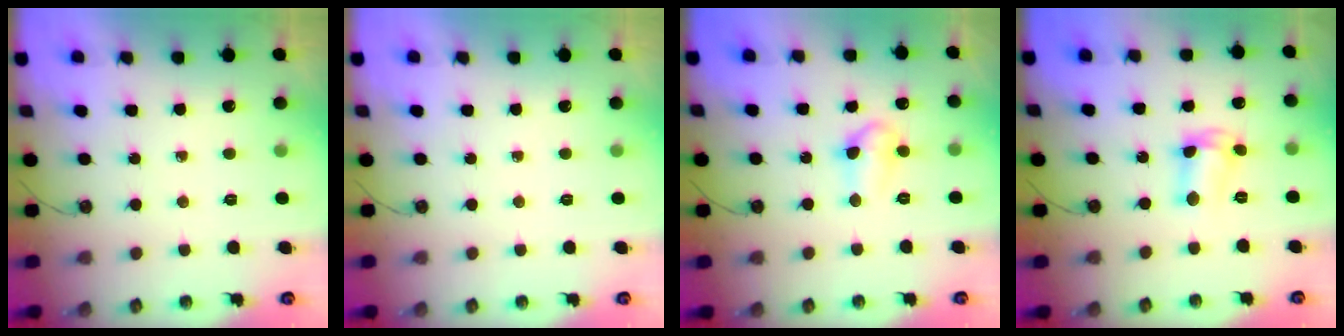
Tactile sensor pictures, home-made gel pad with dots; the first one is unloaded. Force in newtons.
{"total": 0.0}
{"total": 8.3, "press": 7.4, "slide": 3.8}
{"total": 5.3, "press": 5.3, "slide": 0.1}